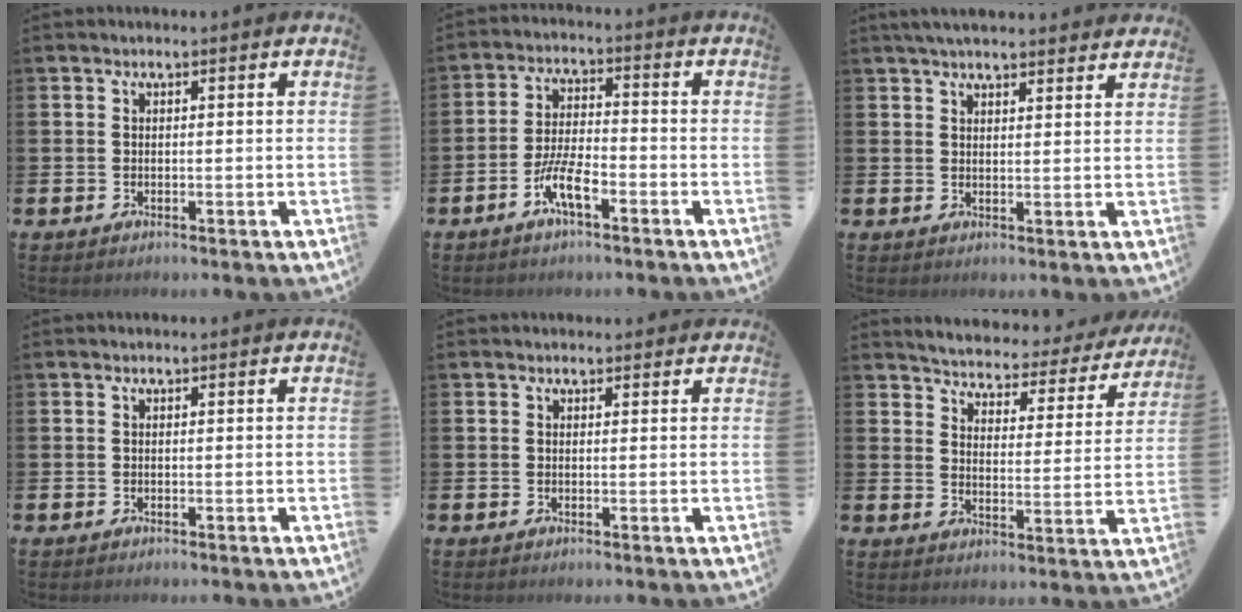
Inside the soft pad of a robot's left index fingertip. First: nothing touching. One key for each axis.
{"total": 5.6, "fx": -2.9, "fy": 1.5, "fz": 4.6, "tx": -0.103, "ty": 0.000, "tz": -0.058}
{"total": 3.9, "fx": 3.7, "fy": 0.6, "fz": 1.1, "tx": -0.034, "ty": -0.007, "tz": 0.071}
{"total": 0.0}
{"total": 0.8, "fx": 0.7, "fy": 0.5, "fz": 0.1, "tx": 0.011, "ty": 0.001, "tz": 0.010}
{"total": 3.8, "fx": 3.7, "fy": 0.9, "fz": 0.5, "tx": -0.031, "ty": -0.035, "tz": 0.055}